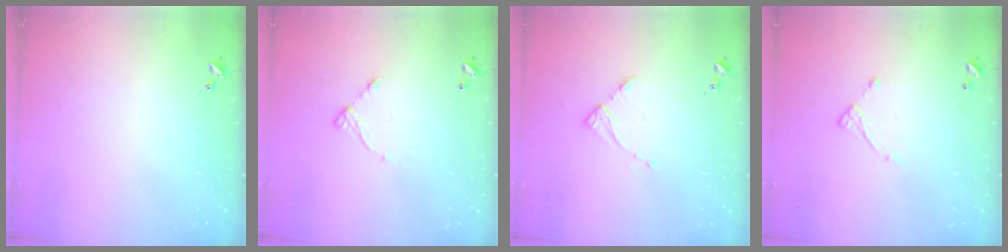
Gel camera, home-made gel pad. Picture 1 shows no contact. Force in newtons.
{"total": 7.1, "press": 7.1, "slide": 0.5}
{"total": 2.8, "press": 2.8, "slide": 0.4}
{"total": 7.0, "press": 7.0, "slide": 0.4}